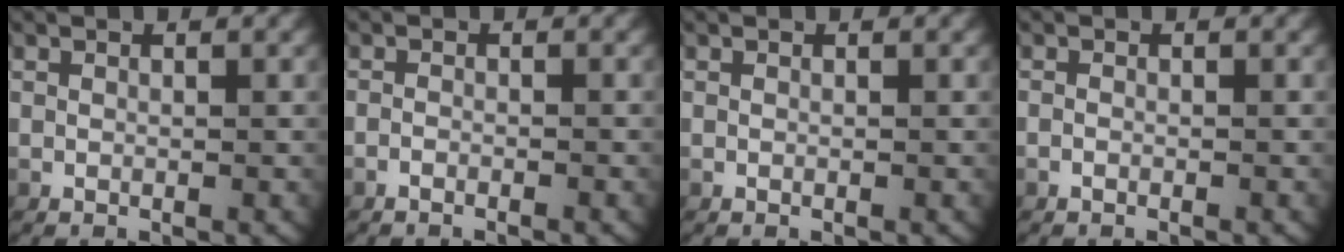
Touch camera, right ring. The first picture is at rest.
{"total": 1.0, "force": [-0.9, 0.1, 0.4], "torque": [-0.011, -0.004, -0.018]}
{"total": 0.0}
{"total": 0.7, "force": [-0.6, 0.1, 0.3], "torque": [-0.008, -0.003, -0.011]}